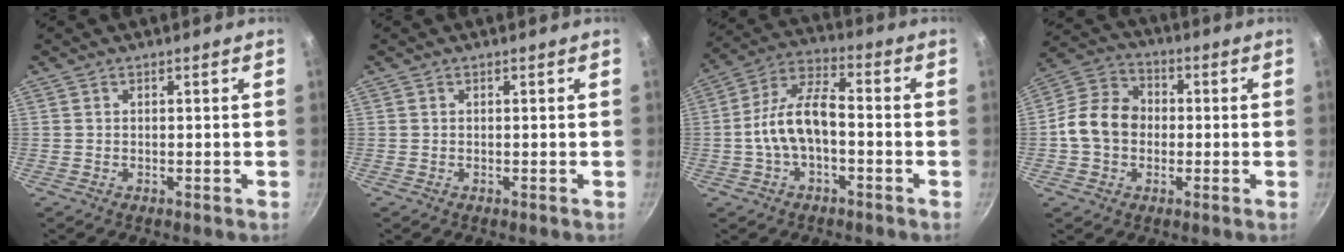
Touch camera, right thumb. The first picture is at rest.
{"total": 0.0}
{"total": 11.2, "force": [-2.1, 5.8, 9.4], "torque": [-0.163, 0.044, -0.050]}
{"total": 11.1, "force": [-0.9, 9.0, 6.5], "torque": [-0.089, 0.027, -0.036]}